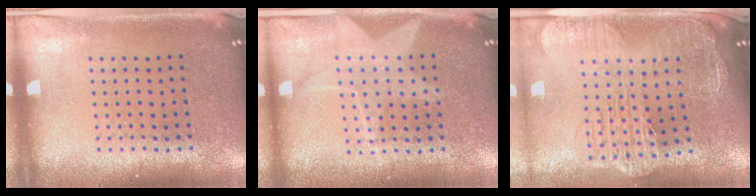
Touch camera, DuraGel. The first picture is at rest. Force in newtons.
{"total": 1.5, "press": 1.4, "slide": 0.4}
{"total": 3.3, "press": 2.6, "slide": 1.9}